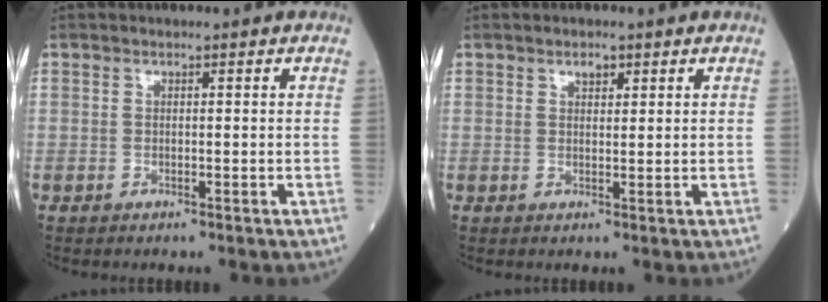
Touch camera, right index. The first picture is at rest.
{"total": 1.7, "force": [1.1, 0.8, 1.0], "torque": [-0.016, -0.001, 0.018]}